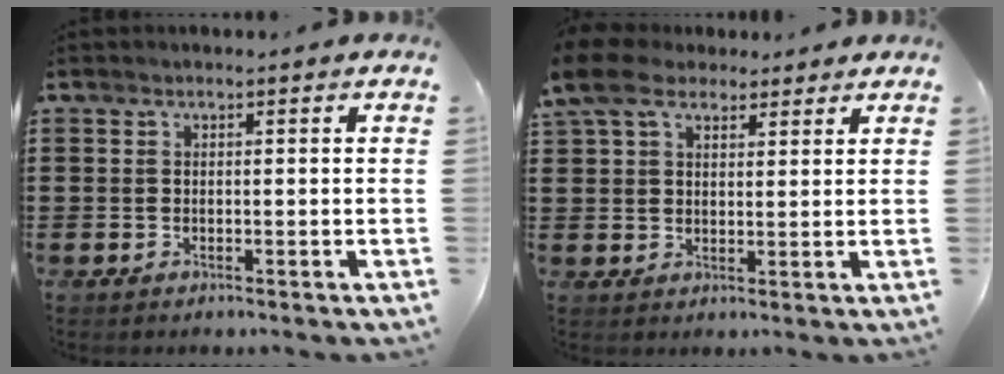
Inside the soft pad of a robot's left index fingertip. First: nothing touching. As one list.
[{"total": 7.5, "force": [5.3, 4.0, 3.5], "torque": [-0.089, -0.001, 0.097]}]